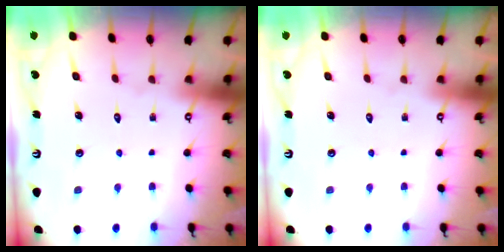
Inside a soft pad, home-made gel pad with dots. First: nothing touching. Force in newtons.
{"total": 0.0}